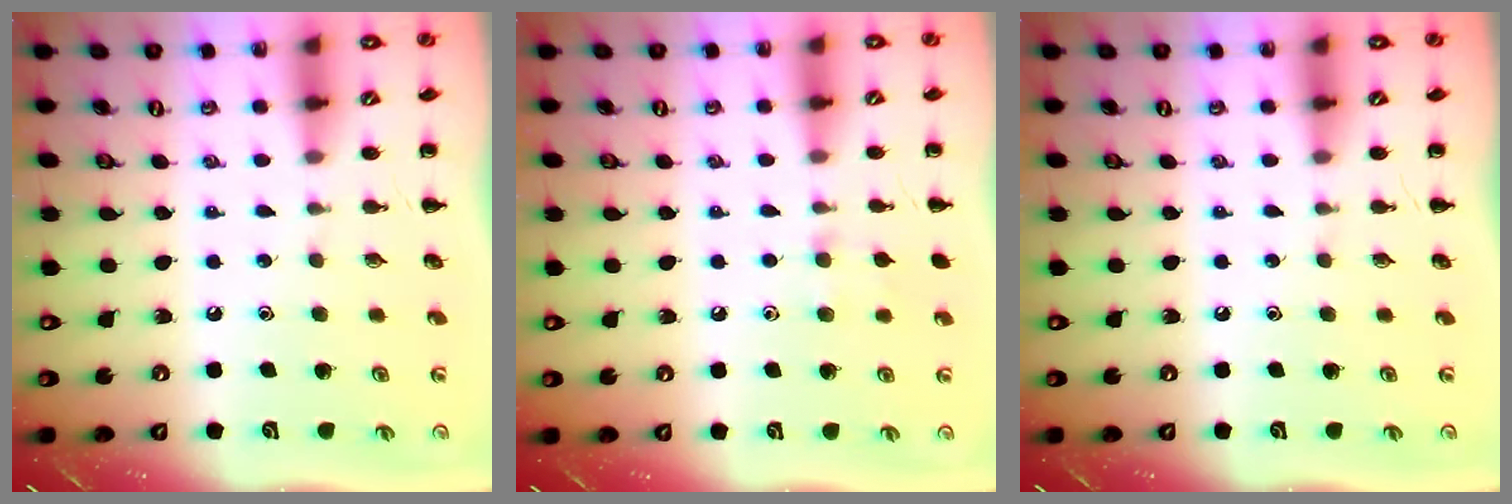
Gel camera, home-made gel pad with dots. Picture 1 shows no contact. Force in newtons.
{"total": 6.1, "press": 5.8, "slide": 1.9}
{"total": 0.0}